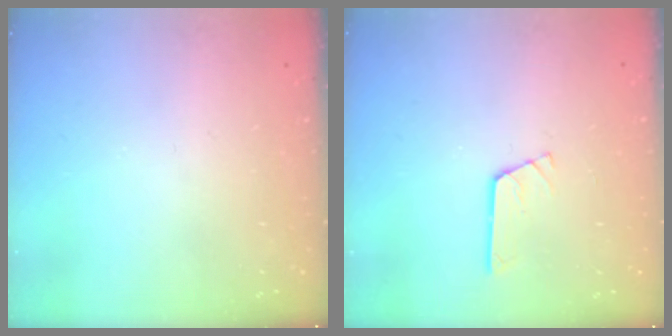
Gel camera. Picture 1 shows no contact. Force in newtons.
{"total": 2.7, "press": 2.7, "slide": 0.3}